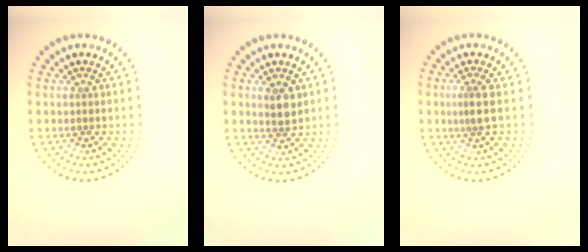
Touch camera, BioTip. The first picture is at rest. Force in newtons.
{"total": 1.8, "press": 1.6, "slide": 0.8}
{"total": 1.9, "press": 1.3, "slide": 1.3}